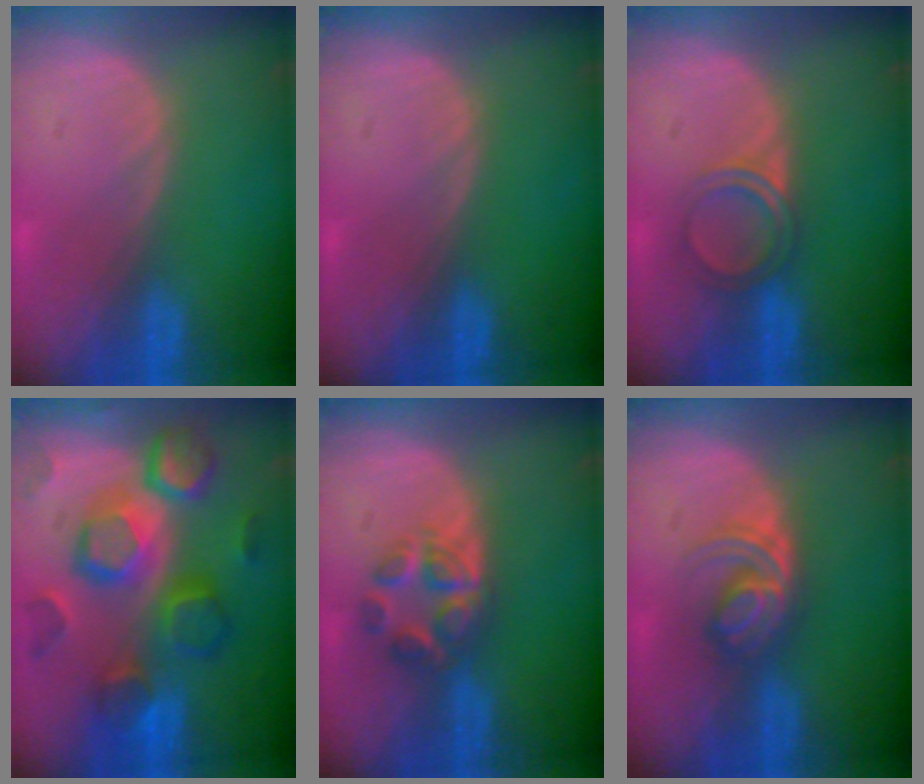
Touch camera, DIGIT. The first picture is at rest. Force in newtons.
{"total": 0.0}
{"total": 3.8, "press": 3.6, "slide": 1.3}
{"total": 12.4, "press": 12.4, "slide": 1.1}
{"total": 6.0, "press": 5.5, "slide": 2.2}
{"total": 5.8, "press": 5.0, "slide": 2.9}